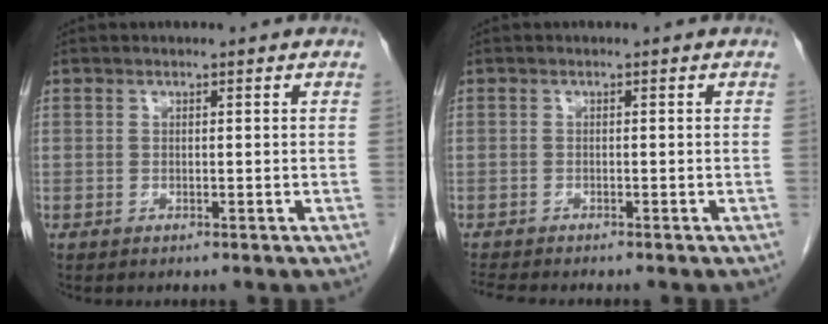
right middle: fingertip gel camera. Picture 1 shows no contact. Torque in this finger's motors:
{"motor_torque": [0.04, -0.04, -0.01, 0.00]}